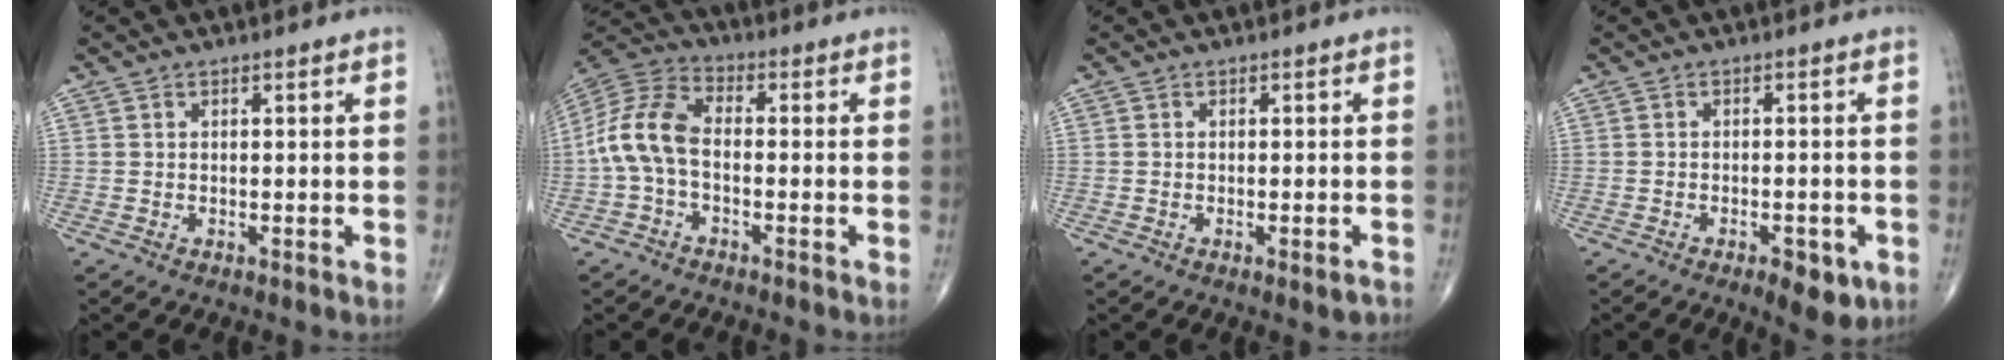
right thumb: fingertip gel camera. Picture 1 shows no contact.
{"total": 10.3, "force": [-1.5, 5.7, 8.4], "torque": [-0.177, 0.032, -0.042]}
{"total": 1.9, "force": [-1.1, 0.4, 1.6], "torque": [-0.019, 0.000, -0.011]}
{"total": 5.8, "force": [-2.8, 2.2, 4.6], "torque": [-0.058, 0.004, -0.032]}